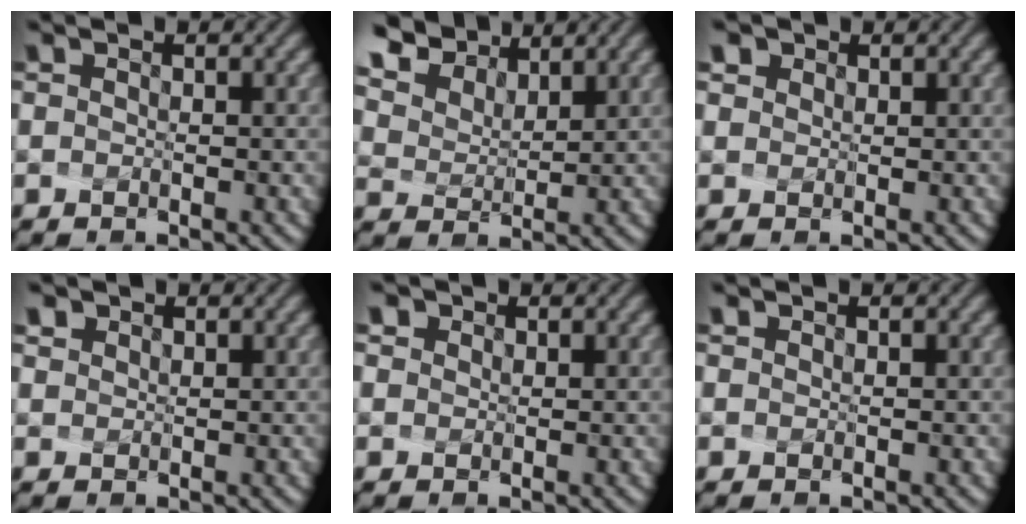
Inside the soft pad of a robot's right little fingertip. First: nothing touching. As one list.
[{"total": 7.8, "force": [6.2, 3.8, 2.5], "torque": [-0.100, 0.012, 0.123]}, {"total": 2.2, "force": [1.3, 1.6, 0.7], "torque": [-0.004, 0.020, 0.009]}, {"total": 1.5, "force": [1.0, 1.0, 0.3], "torque": [-0.011, 0.014, 0.018]}, {"total": 2.0, "force": [1.1, 1.6, 0.6], "torque": [-0.002, 0.022, 0.004]}, {"total": 0.0}]